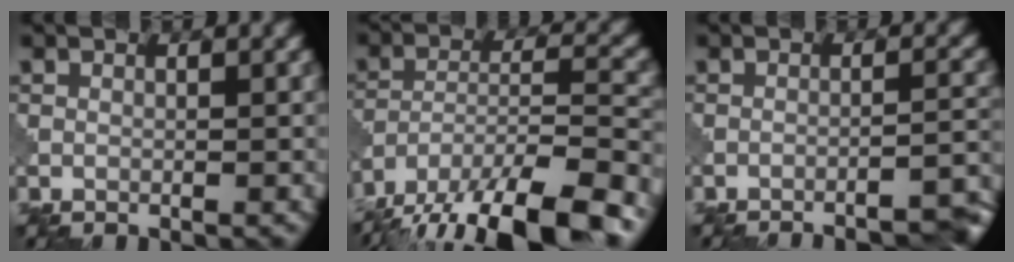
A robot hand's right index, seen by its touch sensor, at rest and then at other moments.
{"total": 15.2, "force": [-12.3, 4.4, 7.8], "torque": [-0.146, -0.016, -0.189]}
{"total": 7.2, "force": [-6.4, 1.3, 3.0], "torque": [-0.024, 0.020, -0.078]}